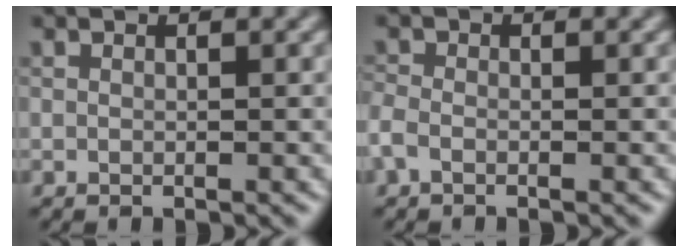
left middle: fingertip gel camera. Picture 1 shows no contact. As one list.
[{"total": 1.4, "force": [-0.7, 0.8, 0.8], "torque": [-0.022, 0.000, -0.021]}]